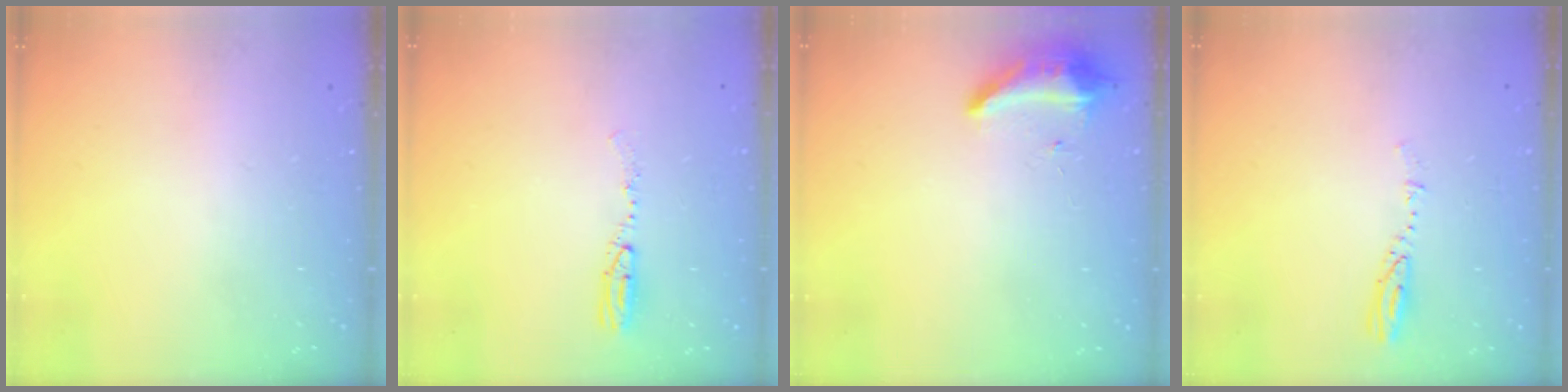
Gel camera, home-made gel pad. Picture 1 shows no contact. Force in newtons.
{"total": 4.7, "press": 4.4, "slide": 1.8}
{"total": 8.2, "press": 8.2, "slide": 0.4}
{"total": 3.6, "press": 3.6, "slide": 0.2}